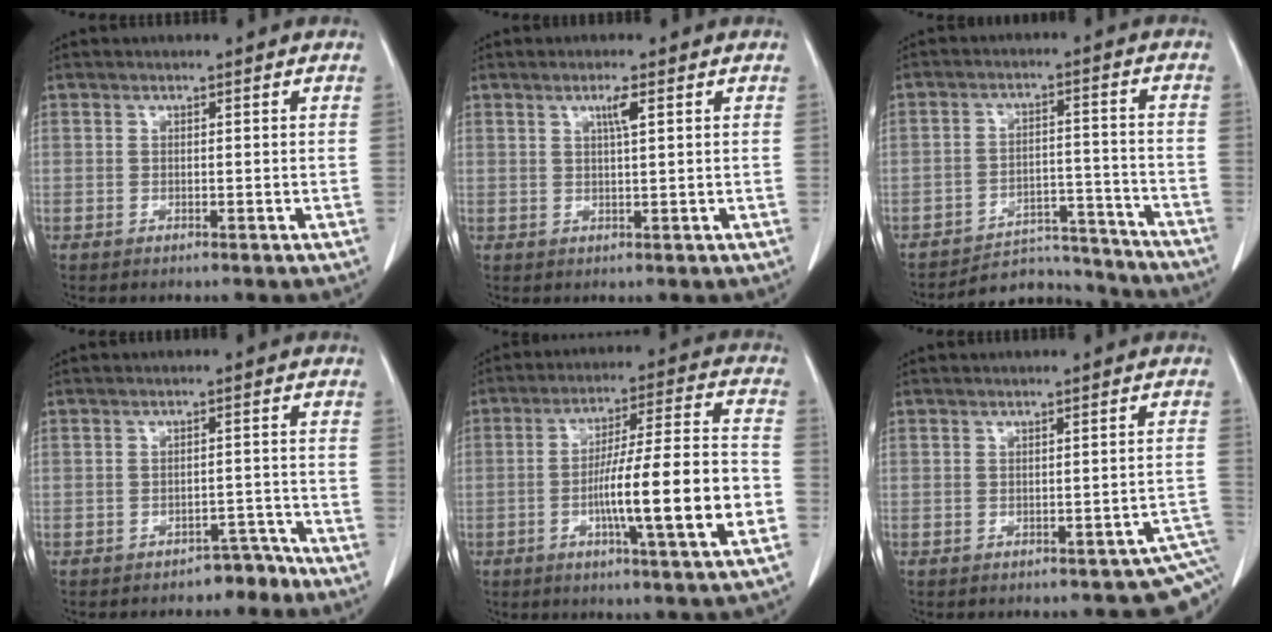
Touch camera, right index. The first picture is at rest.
{"total": 2.4, "force": [1.1, -0.1, 2.2], "torque": [-0.040, 0.001, 0.019]}
{"total": 10.5, "force": [-10.2, 2.2, -1.0], "torque": [0.032, 0.046, -0.147]}
{"total": 3.7, "force": [-3.1, 1.7, 1.0], "torque": [-0.006, 0.013, -0.041]}
{"total": 16.3, "force": [-4.4, 0.4, 15.7], "torque": [-0.257, 0.005, -0.070]}
{"total": 6.3, "force": [-3.9, 3.0, 3.9], "torque": [-0.016, 0.003, -0.042]}